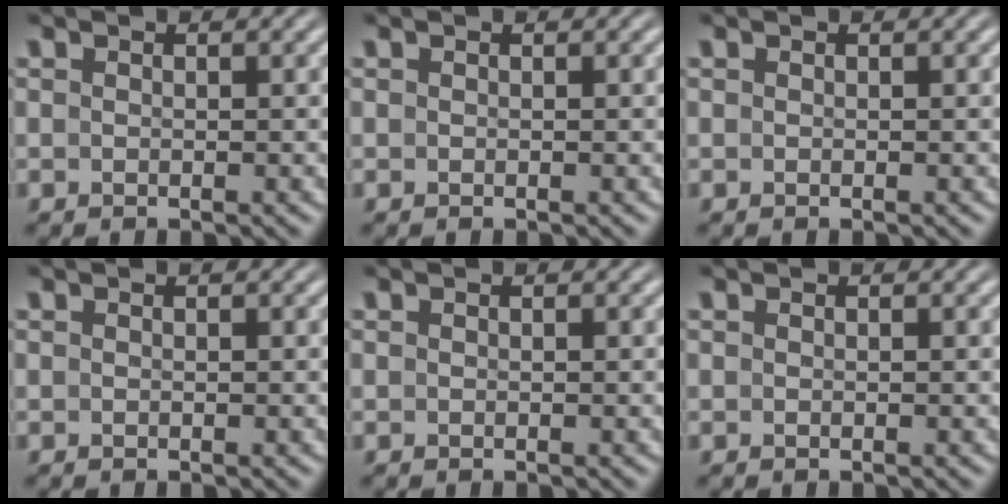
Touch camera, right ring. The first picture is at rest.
{"total": 0.0}
{"total": 0.0}
{"total": 0.0}
{"total": 0.0}
{"total": 0.0}